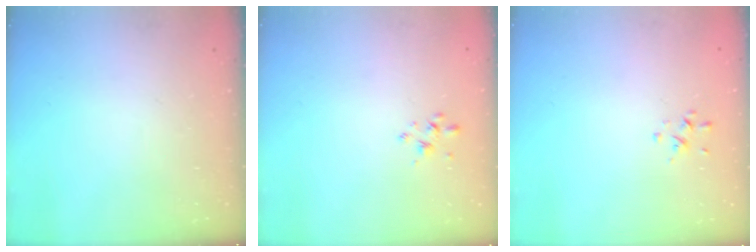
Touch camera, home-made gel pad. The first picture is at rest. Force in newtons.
{"total": 2.8, "press": 2.6, "slide": 1.0}
{"total": 0.6, "press": 0.4, "slide": 0.5}